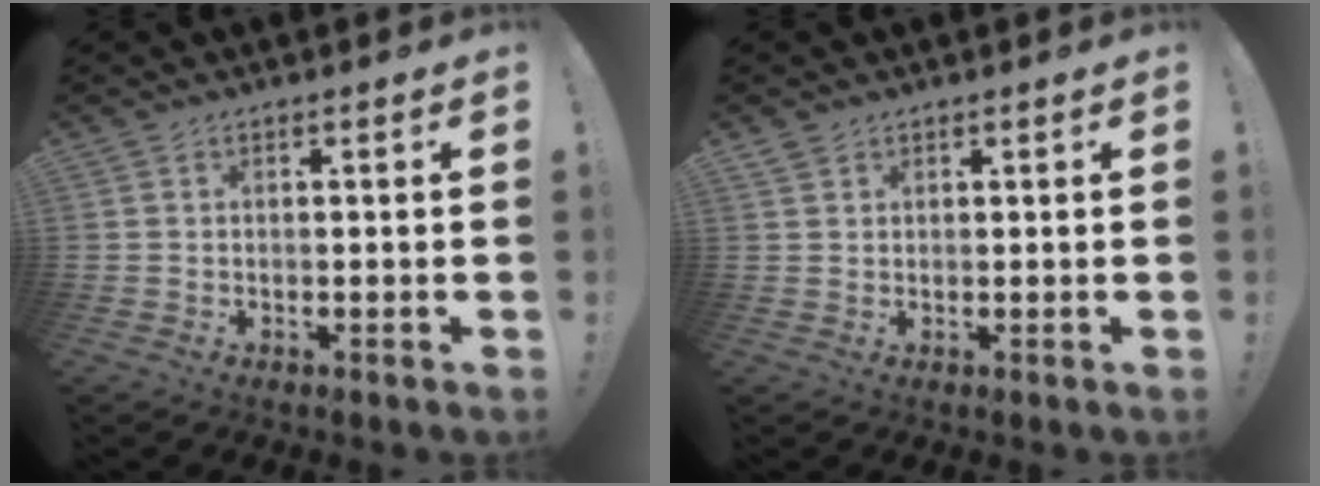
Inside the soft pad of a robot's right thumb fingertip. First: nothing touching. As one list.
[{"total": 1.5, "force": [1.3, 0.7, 0.3], "torque": [0.000, -0.007, 0.023]}]